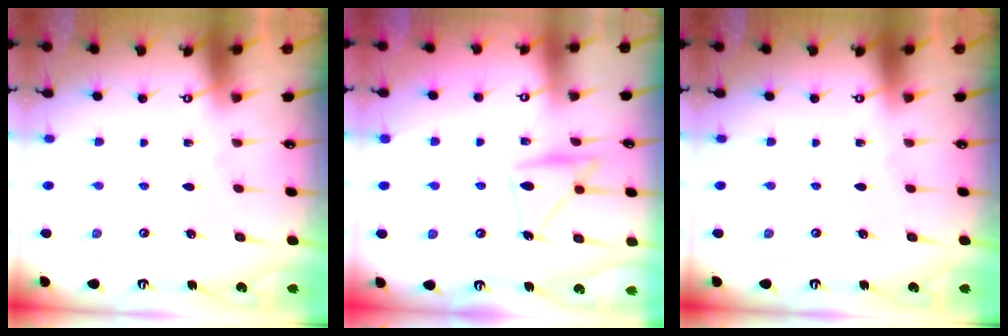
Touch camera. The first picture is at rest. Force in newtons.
{"total": 15.7, "press": 15.7, "slide": 0.9}
{"total": 0.0}